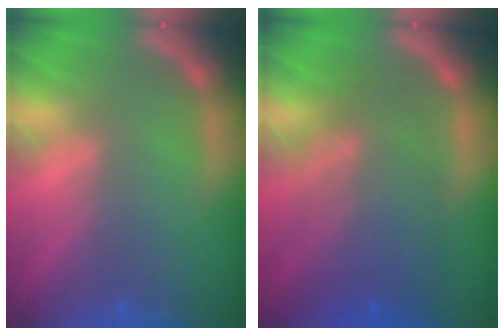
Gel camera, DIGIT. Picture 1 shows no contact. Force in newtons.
{"total": 8.1}